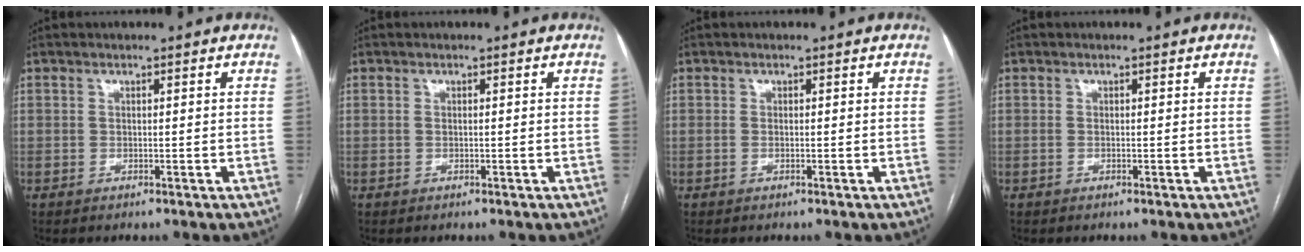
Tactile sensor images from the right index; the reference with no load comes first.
{"total": 0.0}
{"total": 0.0}
{"total": 0.0}